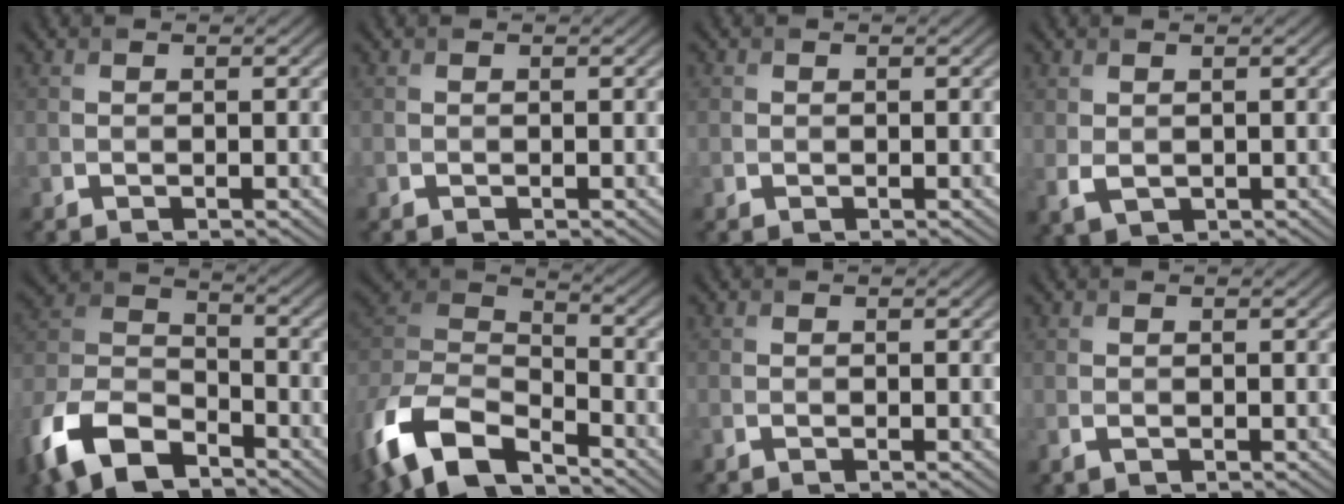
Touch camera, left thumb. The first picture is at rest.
{"total": 0.0}
{"total": 0.6, "force": [0.0, 0.6, -0.1], "torque": [0.005, -0.001, -0.005]}
{"total": 1.8, "force": [0.7, 1.1, 1.2], "torque": [-0.031, -0.004, 0.020]}
{"total": 13.8, "force": [-8.7, 7.1, 8.0], "torque": [-0.206, -0.024, -0.181]}
{"total": 12.8, "force": [-6.8, 6.4, 8.7], "torque": [-0.216, -0.006, -0.131]}
{"total": 0.0}
{"total": 0.5, "force": [-0.1, 0.4, 0.3], "torque": [-0.009, -0.001, -0.003]}